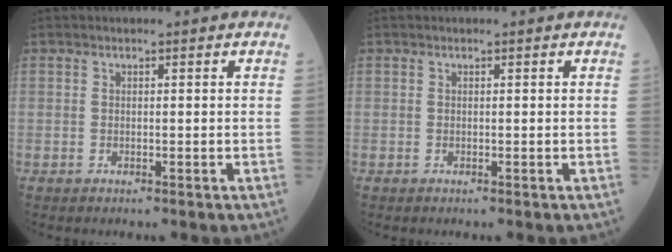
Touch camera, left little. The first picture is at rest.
{"total": 0.0}